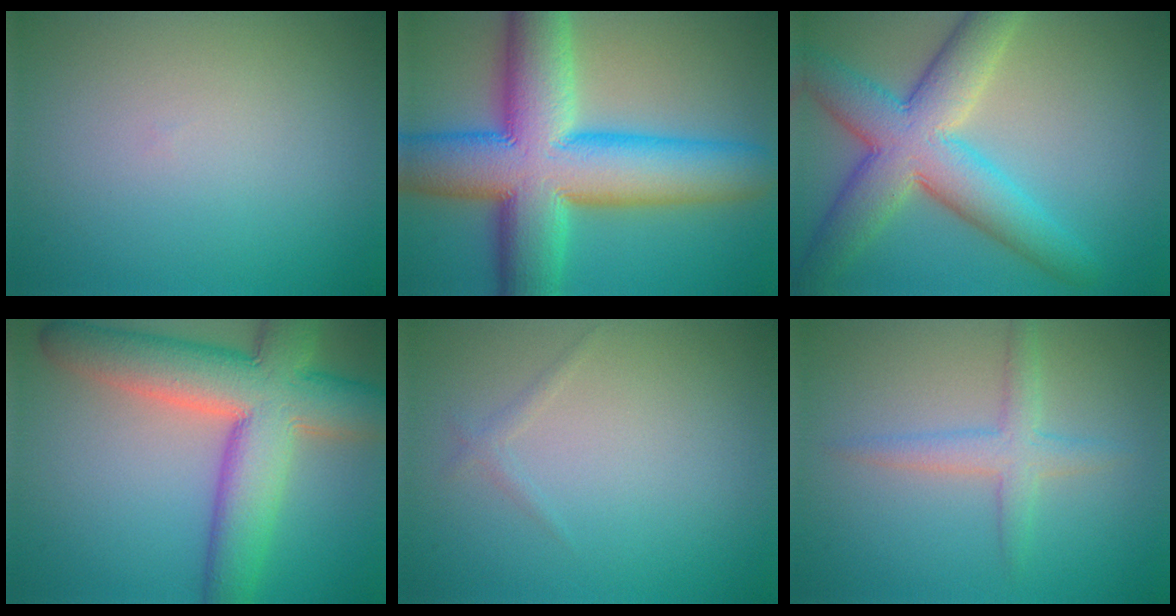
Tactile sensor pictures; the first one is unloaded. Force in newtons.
{"total": 14.9, "press": 14.9, "slide": 0.5}
{"total": 8.8, "press": 8.8, "slide": 0.4}
{"total": 11.3, "press": 11.3, "slide": 0.9}
{"total": 0.7, "press": 0.7, "slide": 0.0}
{"total": 2.7, "press": 2.7, "slide": 0.1}